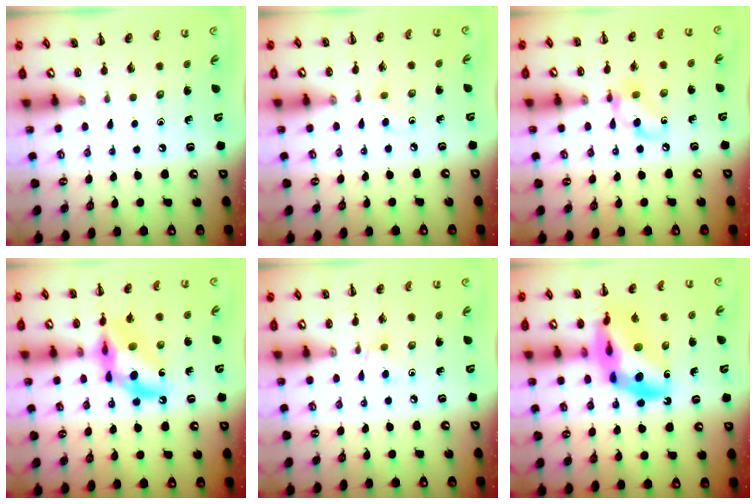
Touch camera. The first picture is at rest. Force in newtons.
{"total": 2.7, "press": 2.5, "slide": 1.0}
{"total": 9.0, "press": 8.9, "slide": 1.2}
{"total": 14.1, "press": 13.7, "slide": 3.5}
{"total": 3.4, "press": 3.2, "slide": 1.2}
{"total": 18.9, "press": 18.3, "slide": 4.4}